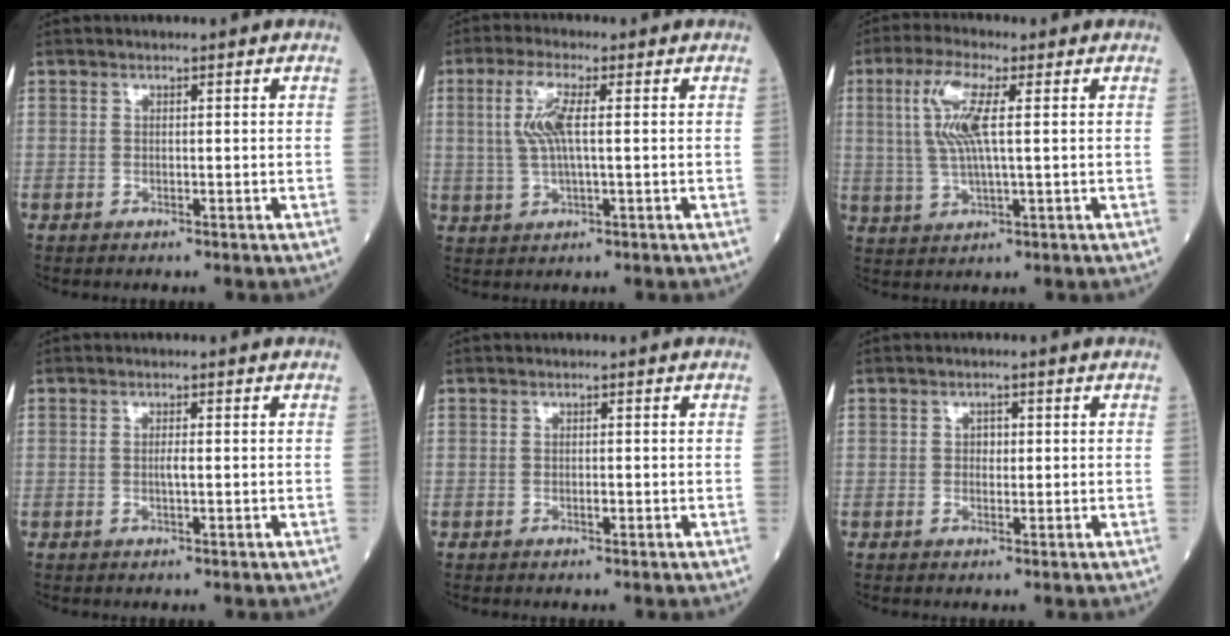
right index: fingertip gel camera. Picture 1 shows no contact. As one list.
[{"total": 5.9, "force": [1.0, 1.1, 5.7], "torque": [-0.131, 0.006, 0.022]}, {"total": 8.0, "force": [1.9, 1.4, 7.7], "torque": [-0.173, 0.009, 0.038]}, {"total": 1.5, "force": [-0.2, 0.0, 1.5], "torque": [-0.030, 0.000, -0.004]}, {"total": 0.5, "force": [-0.3, 0.1, 0.4], "torque": [-0.009, -0.001, -0.005]}, {"total": 1.3, "force": [0.2, 1.0, 0.9], "torque": [-0.011, 0.002, 0.001]}]